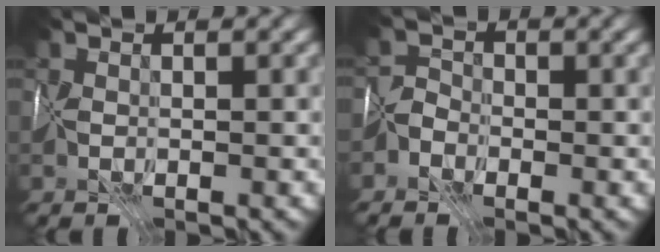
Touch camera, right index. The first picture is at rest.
{"total": 1.2, "force": [-1.0, 0.1, -0.6], "torque": [0.006, 0.011, -0.030]}